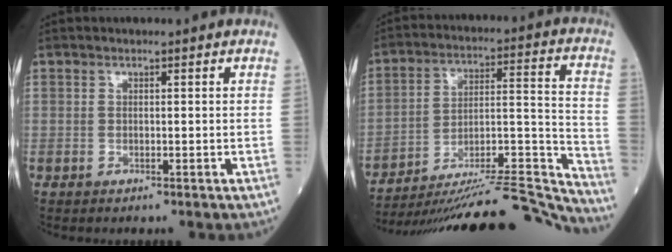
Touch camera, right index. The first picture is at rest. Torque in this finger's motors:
{"motor_torque": [0.54, -1.54, 0.54, 0.16]}